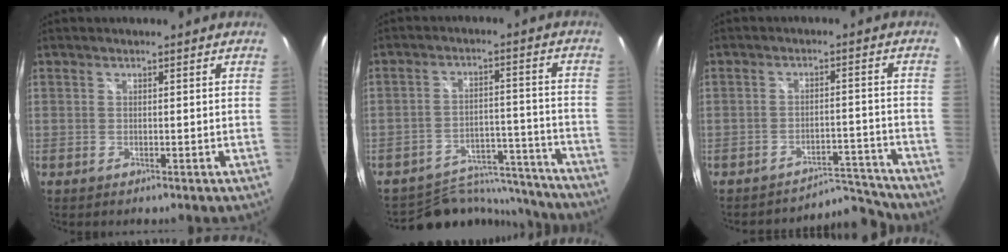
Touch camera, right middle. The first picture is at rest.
{"total": 14.1, "force": [-13.4, 3.5, 2.6], "torque": [-0.049, 0.019, -0.186]}
{"total": 6.7, "force": [-6.6, 0.3, -1.3], "torque": [0.017, 0.025, -0.098]}